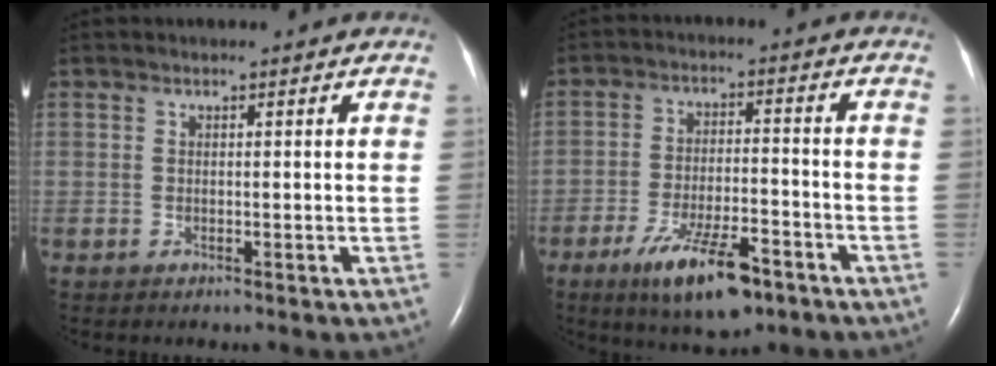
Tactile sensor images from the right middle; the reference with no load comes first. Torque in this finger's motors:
{"motor_torque": [1.09, -1.05, 0.24, 0.13]}